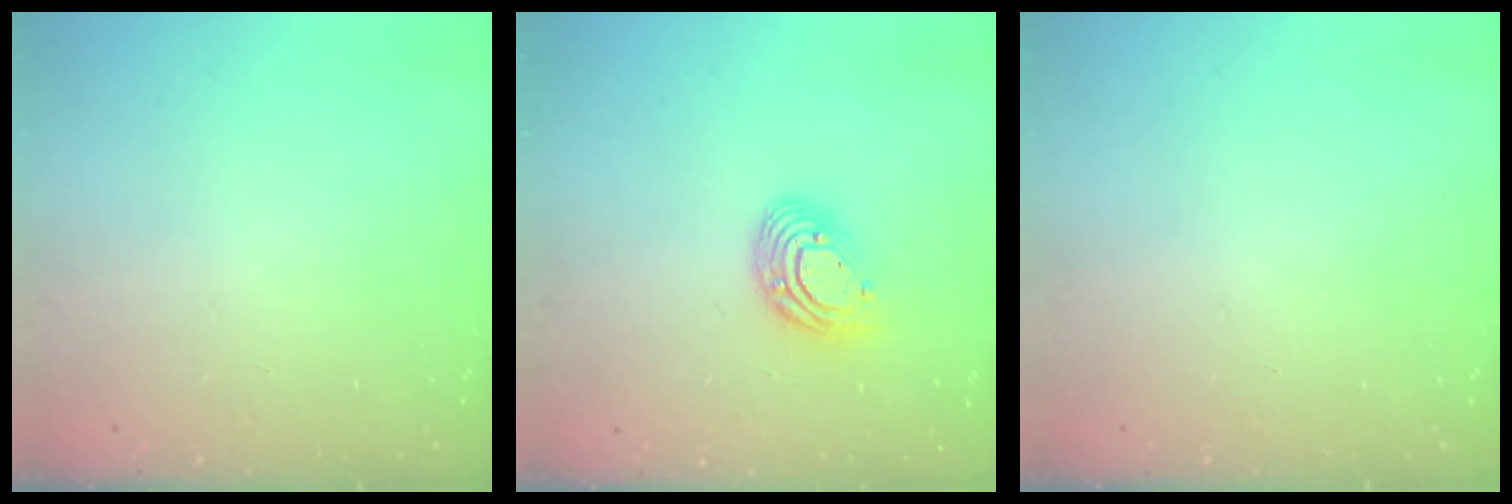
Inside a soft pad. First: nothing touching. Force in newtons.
{"total": 12.1, "press": 12.0, "slide": 1.2}
{"total": 0.0}